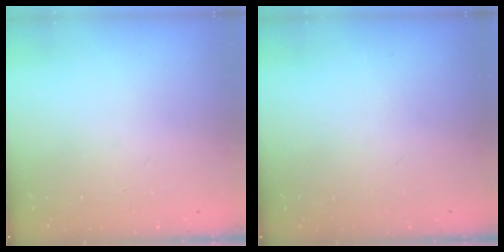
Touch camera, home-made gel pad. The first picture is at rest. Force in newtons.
{"total": 0.0}